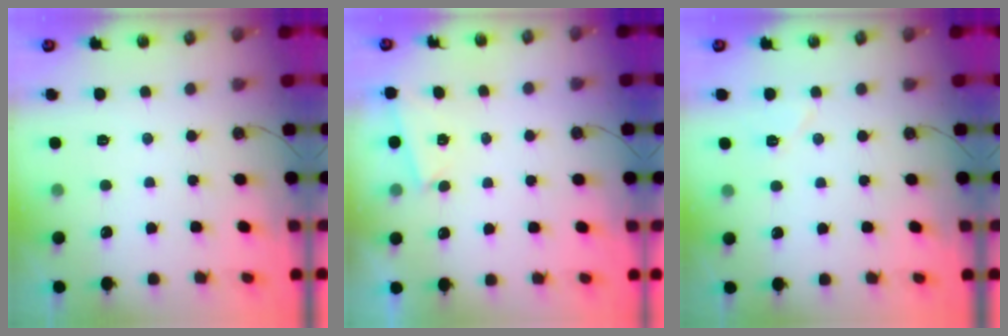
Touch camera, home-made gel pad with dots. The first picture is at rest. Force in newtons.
{"total": 1.7, "press": 1.3, "slide": 1.0}
{"total": 6.3, "press": 5.7, "slide": 2.7}